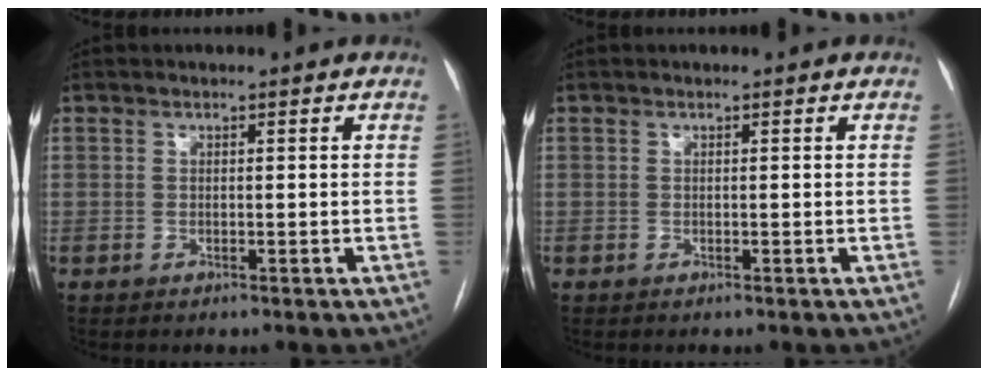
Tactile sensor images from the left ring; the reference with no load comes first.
{"total": 0.0}